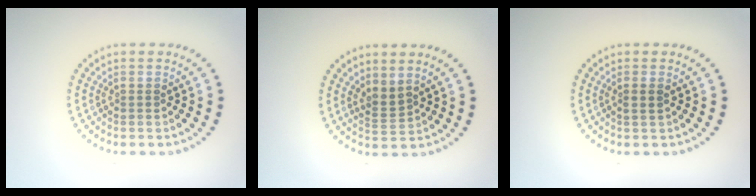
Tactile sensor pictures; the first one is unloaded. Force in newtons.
{"total": 1.8, "press": 1.3, "slide": 1.1}
{"total": 0.9, "press": 0.7, "slide": 0.6}